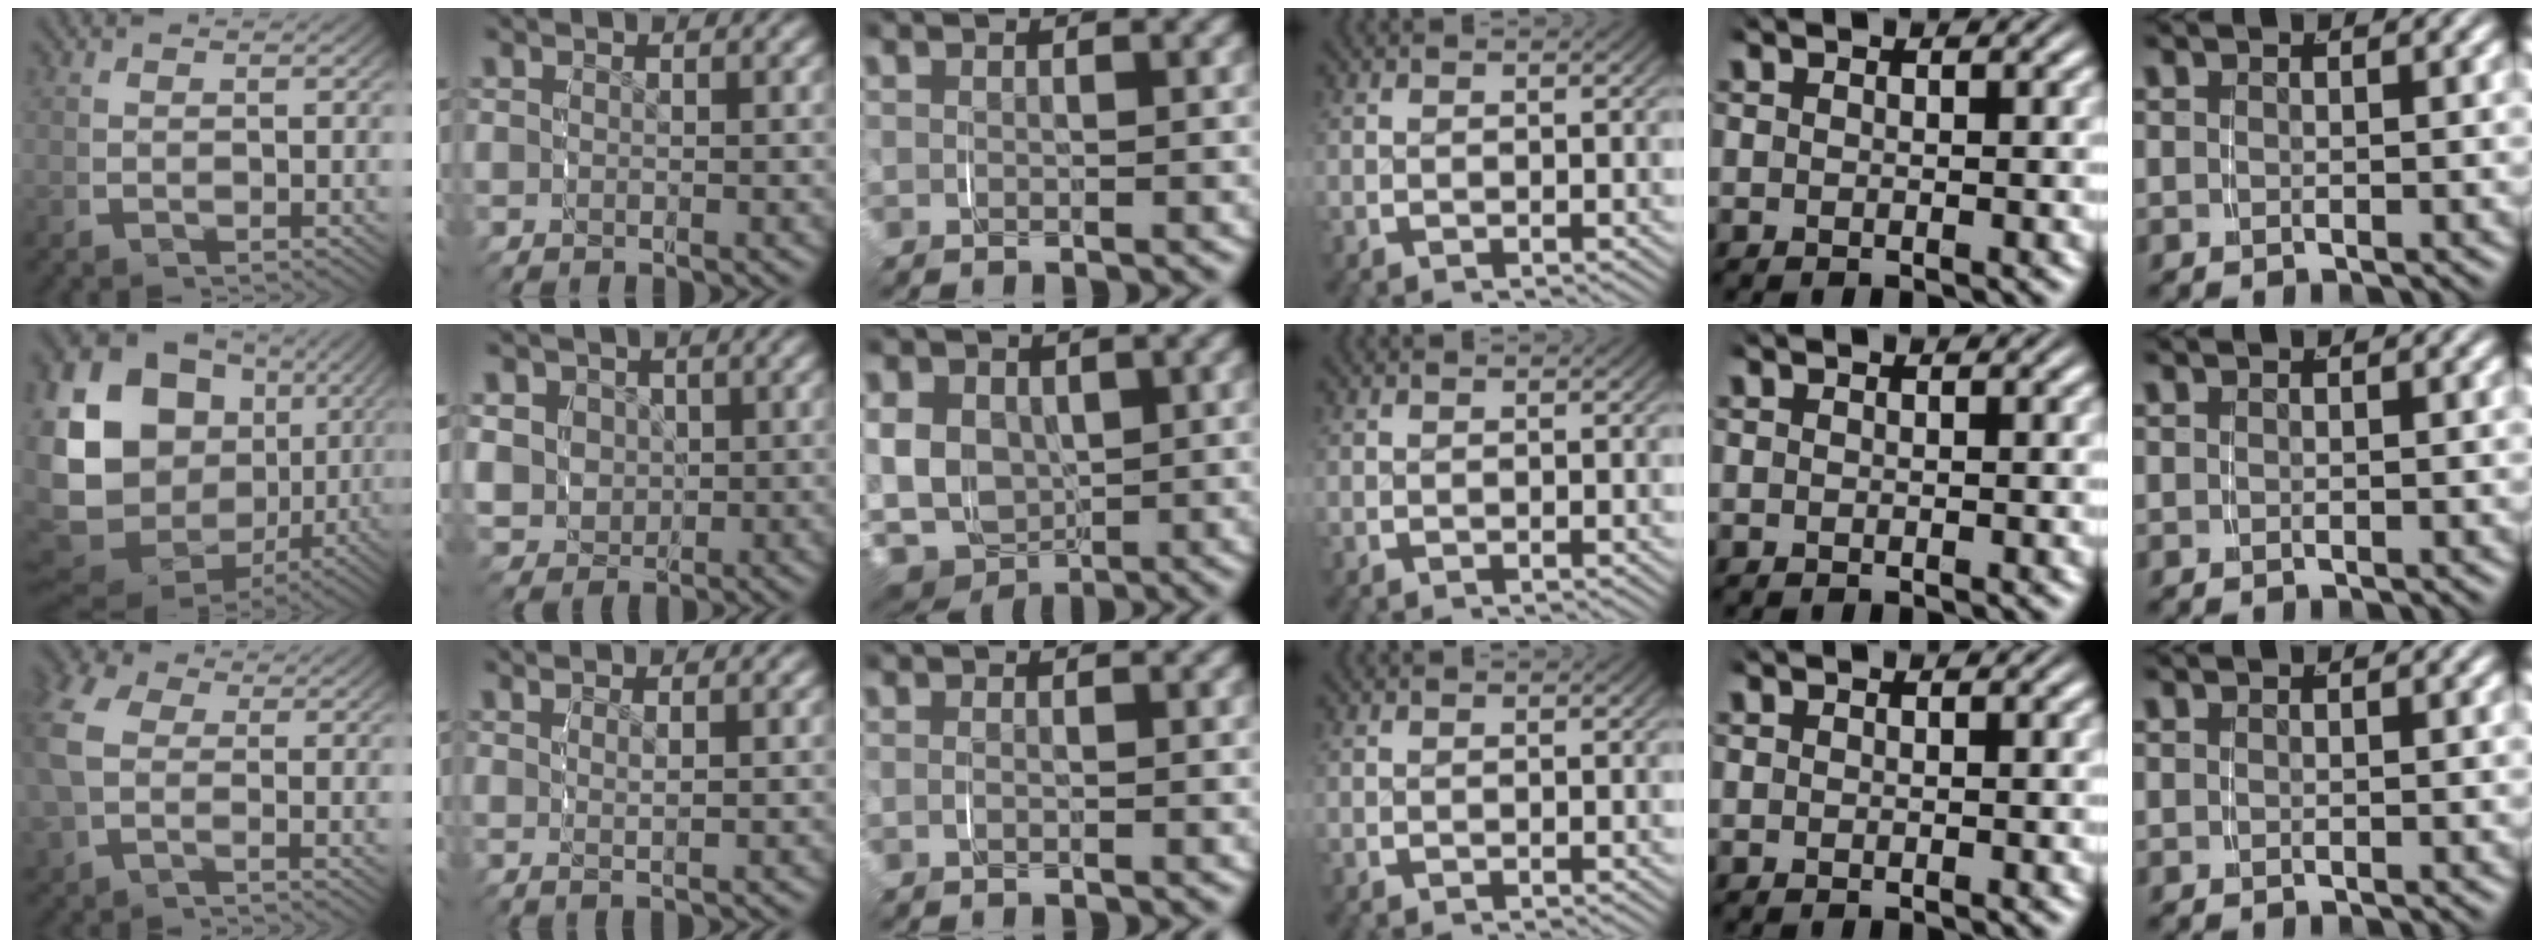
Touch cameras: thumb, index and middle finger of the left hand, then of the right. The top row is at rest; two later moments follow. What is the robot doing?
{"motion": "grasp_and_lifting", "object": "jacket"}